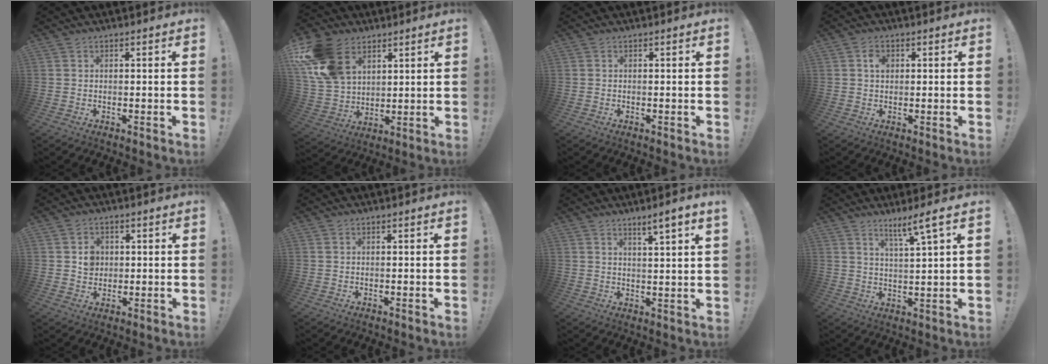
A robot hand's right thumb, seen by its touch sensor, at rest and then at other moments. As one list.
[{"total": 18.1, "force": [8.5, 12.7, 9.7], "torque": [-0.188, -0.036, 0.166]}, {"total": 0.0}, {"total": 2.8, "force": [0.6, 2.1, 1.8], "torque": [-0.014, -0.003, 0.004]}, {"total": 4.7, "force": [0.9, 4.3, 1.9], "torque": [-0.011, -0.004, 0.012]}, {"total": 0.0}, {"total": 4.7, "force": [3.2, -0.9, 3.3], "torque": [-0.041, -0.024, 0.048]}, {"total": 6.7, "force": [4.5, -0.4, 4.9], "torque": [-0.076, -0.028, 0.069]}]